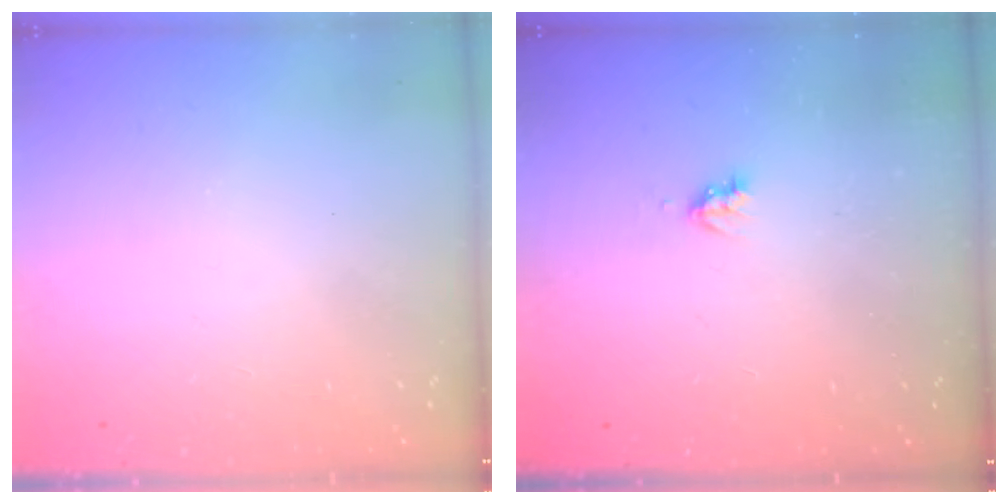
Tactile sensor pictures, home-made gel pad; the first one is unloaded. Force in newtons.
{"total": 2.6, "press": 2.6, "slide": 0.4}